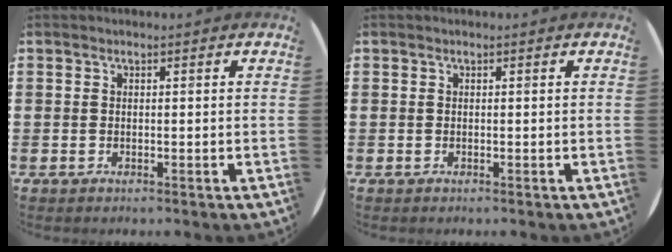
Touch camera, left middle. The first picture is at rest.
{"total": 0.0}